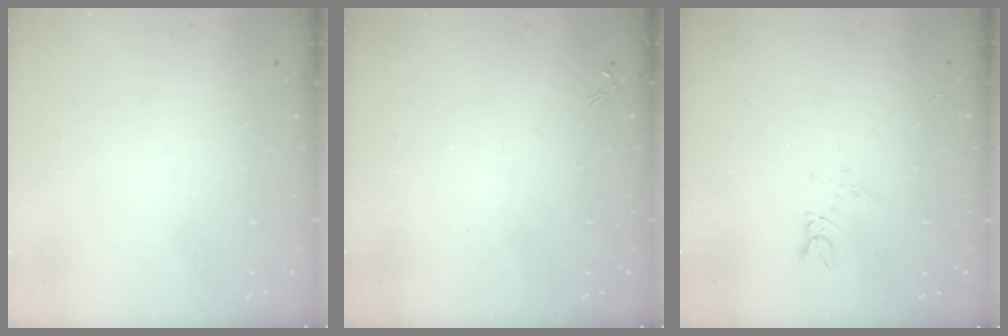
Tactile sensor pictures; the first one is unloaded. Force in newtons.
{"total": 0.0}
{"total": 5.4, "press": 5.3, "slide": 0.7}